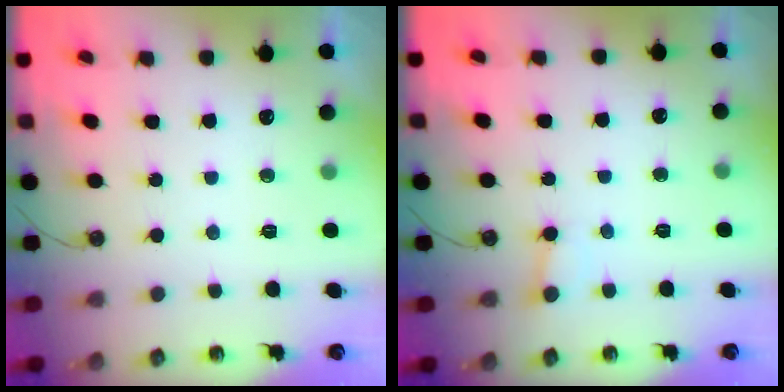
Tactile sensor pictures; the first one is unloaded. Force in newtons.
{"total": 3.9, "press": 3.9, "slide": 0.3}